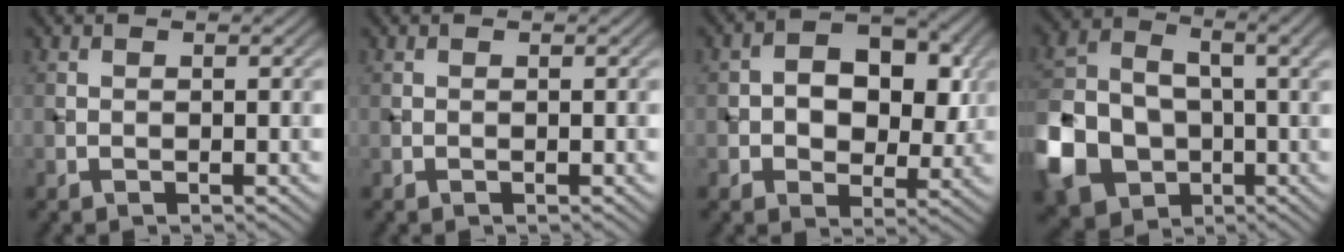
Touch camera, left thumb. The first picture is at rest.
{"total": 0.0}
{"total": 7.9, "force": [0.8, 5.7, 5.3], "torque": [-0.084, 0.003, 0.007]}
{"total": 13.7, "force": [-3.5, 10.1, 8.5], "torque": [-0.217, -0.026, -0.063]}